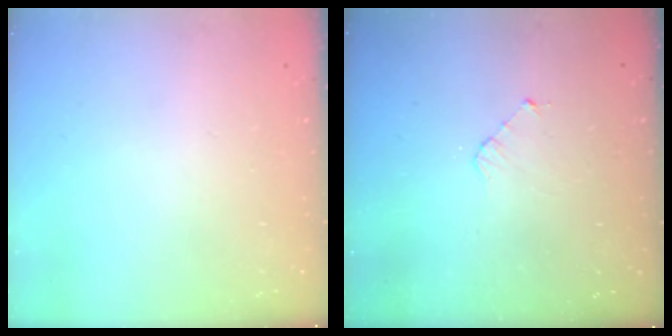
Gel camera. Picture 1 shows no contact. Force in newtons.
{"total": 3.2, "press": 3.2, "slide": 0.3}